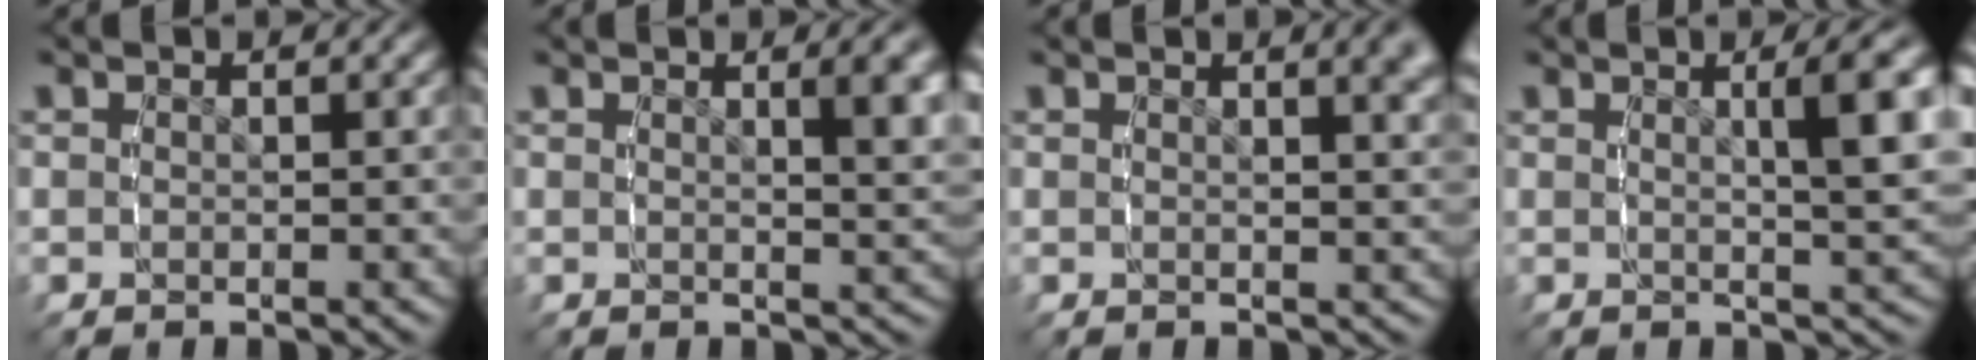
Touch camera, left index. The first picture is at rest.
{"total": 2.8, "force": [1.1, -0.1, 2.5], "torque": [-0.032, -0.006, 0.023]}
{"total": 2.5, "force": [1.5, 0.0, 2.0], "torque": [-0.022, -0.002, 0.025]}
{"total": 4.9, "force": [1.5, 0.6, 4.7], "torque": [-0.055, 0.003, 0.026]}